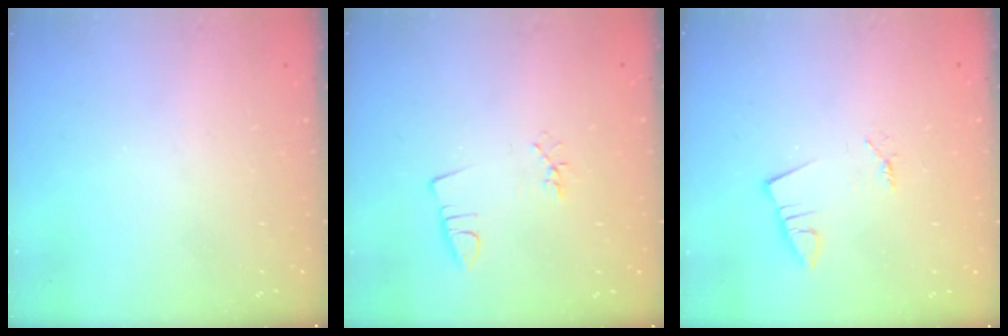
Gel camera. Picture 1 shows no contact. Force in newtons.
{"total": 2.4, "press": 2.0, "slide": 1.4}
{"total": 1.3, "press": 1.3, "slide": 0.0}